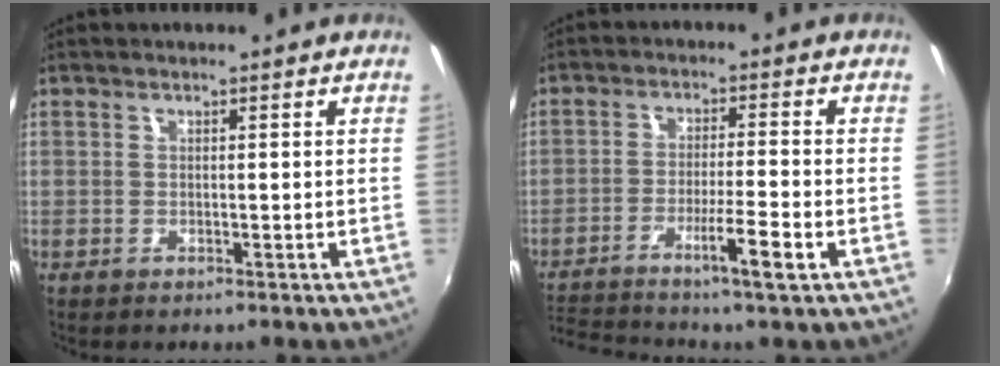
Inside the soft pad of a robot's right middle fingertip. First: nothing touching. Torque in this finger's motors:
{"motor_torque": [0.88, -0.90, 0.35, 0.04]}